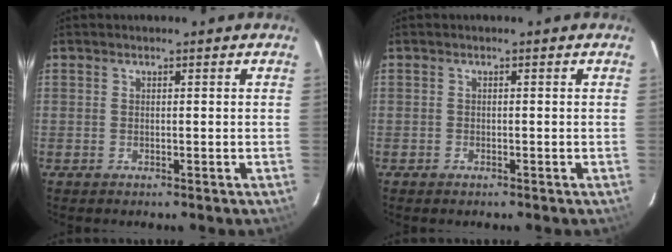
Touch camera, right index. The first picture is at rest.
{"total": 0.6, "force": [-0.5, 0.4, 0.1], "torque": [-0.003, 0.001, -0.010]}